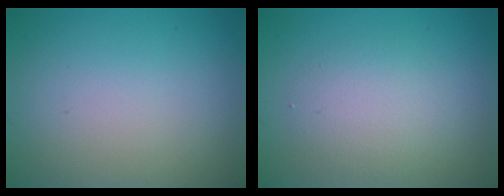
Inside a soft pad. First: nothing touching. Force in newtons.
{"total": 2.9, "press": 2.9, "slide": 0.2}